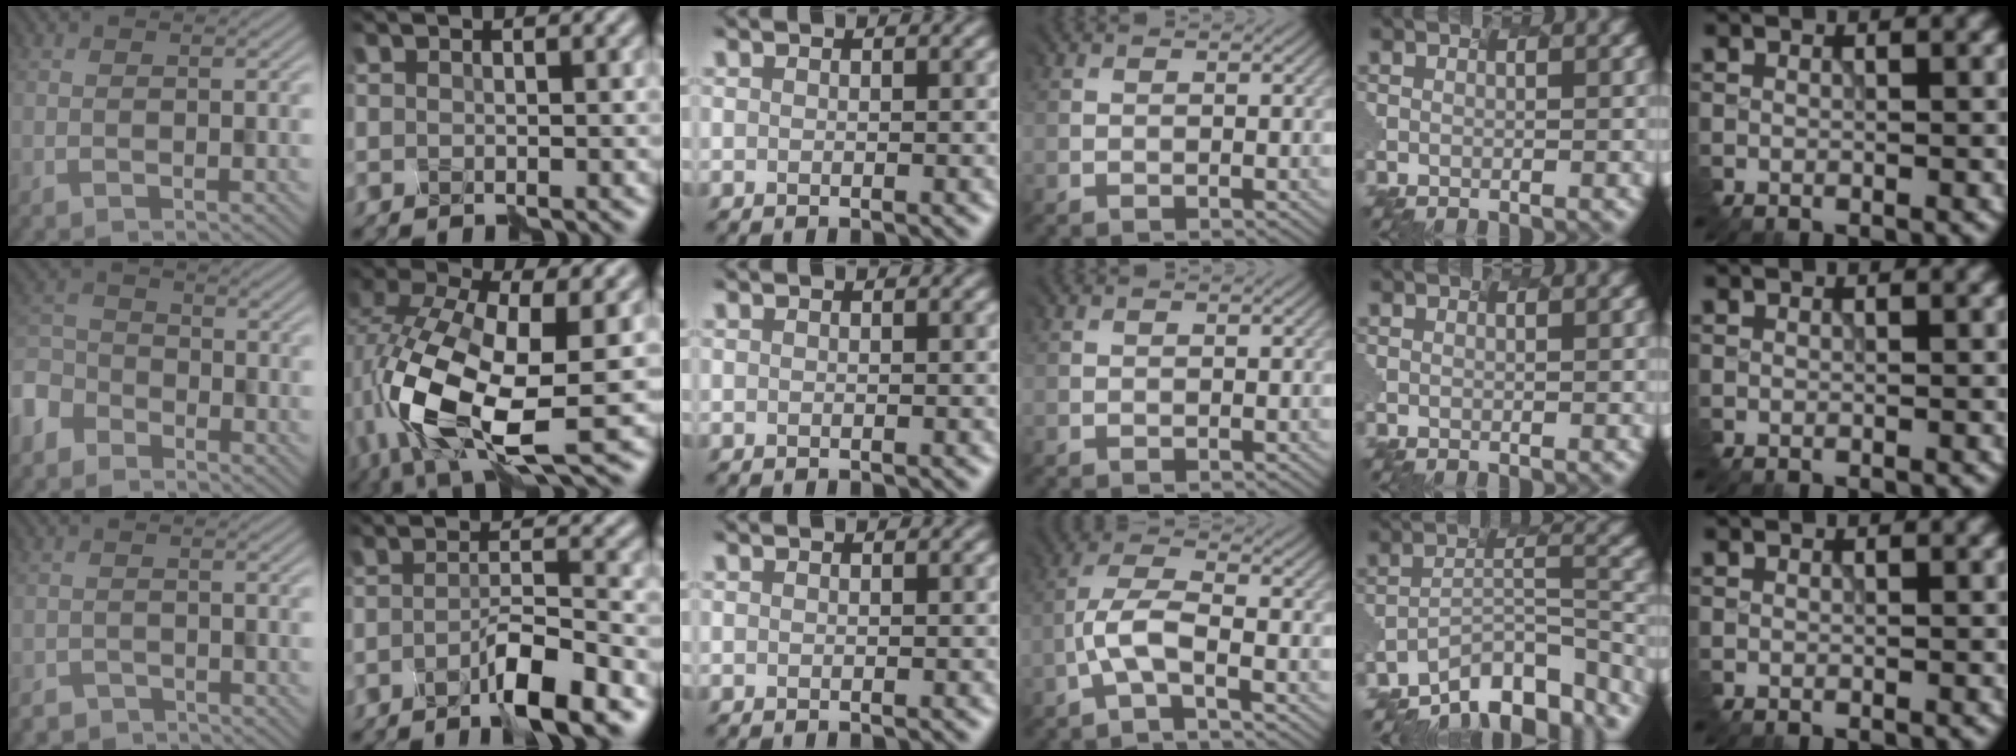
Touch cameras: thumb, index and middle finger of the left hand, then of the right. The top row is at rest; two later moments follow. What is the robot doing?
{"motion": "disassemble", "object": "puzzle pieces"}